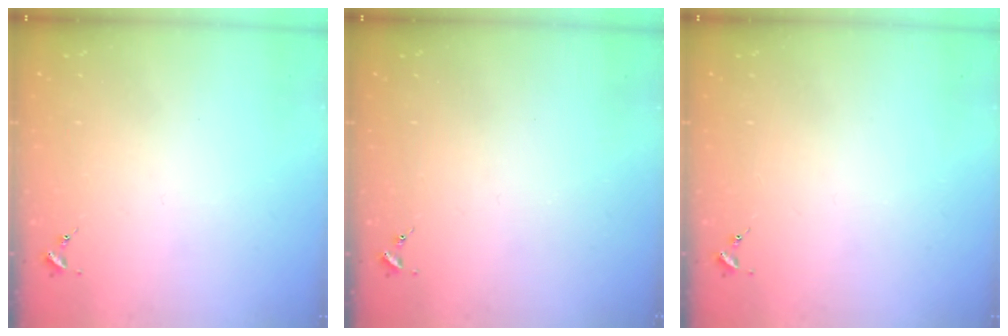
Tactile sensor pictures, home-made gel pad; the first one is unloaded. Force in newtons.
{"total": 0.0}
{"total": 0.0}